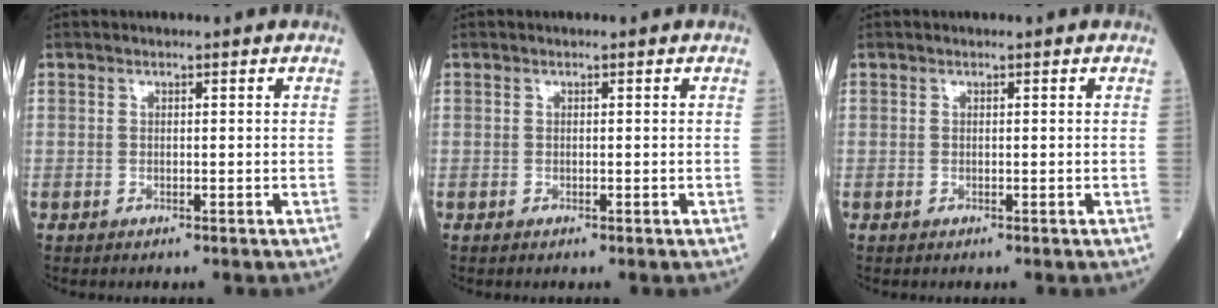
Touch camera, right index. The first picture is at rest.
{"total": 0.0}
{"total": 0.0}